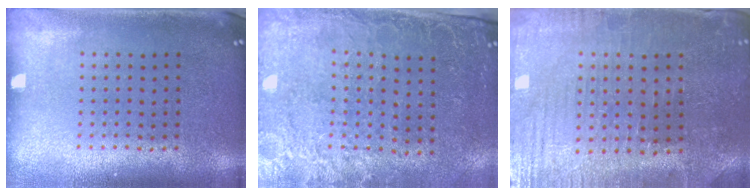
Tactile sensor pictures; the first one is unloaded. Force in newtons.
{"total": 2.7, "press": 2.4, "slide": 1.2}
{"total": 1.3, "press": 1.2, "slide": 0.4}